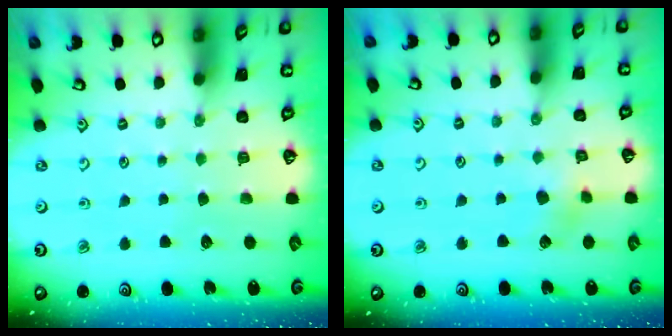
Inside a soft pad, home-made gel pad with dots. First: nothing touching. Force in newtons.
{"total": 4.9, "press": 4.9, "slide": 0.4}